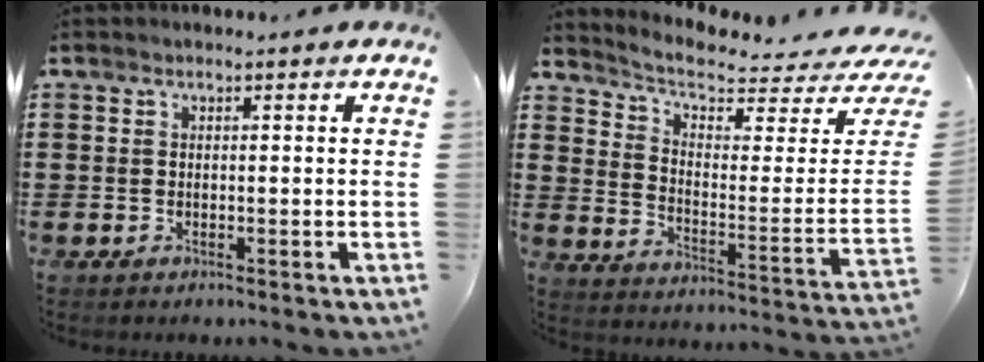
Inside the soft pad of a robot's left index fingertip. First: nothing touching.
{"total": 4.6, "force": [4.0, 1.1, 2.1], "torque": [-0.058, -0.044, 0.063]}